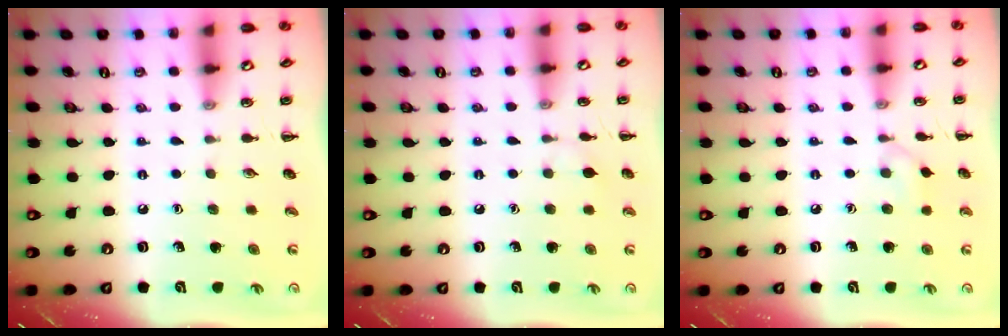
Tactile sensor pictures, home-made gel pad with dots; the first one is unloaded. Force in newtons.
{"total": 4.7, "press": 4.4, "slide": 1.7}
{"total": 5.4, "press": 5.0, "slide": 2.0}